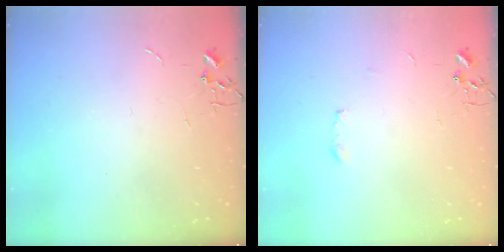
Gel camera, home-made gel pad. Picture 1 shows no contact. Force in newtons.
{"total": 3.1, "press": 3.0, "slide": 0.6}